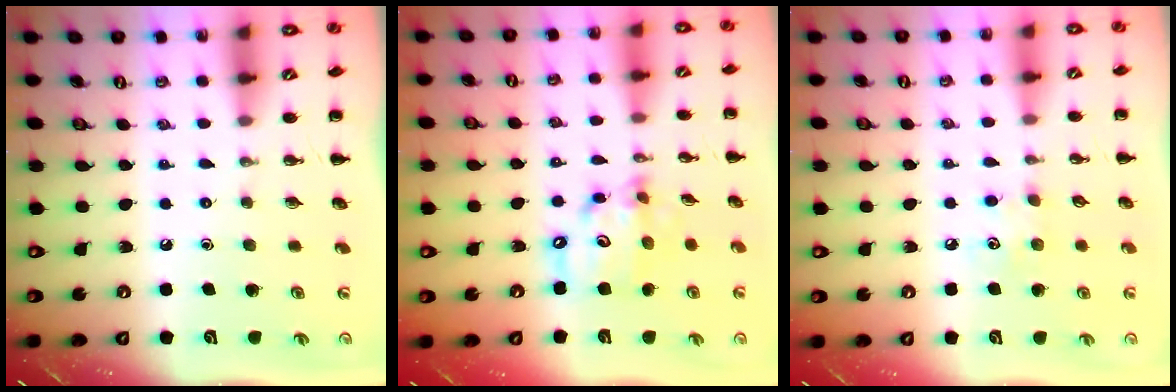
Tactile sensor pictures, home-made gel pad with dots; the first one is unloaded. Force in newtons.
{"total": 11.3, "press": 10.9, "slide": 2.7}
{"total": 5.6, "press": 5.5, "slide": 1.1}